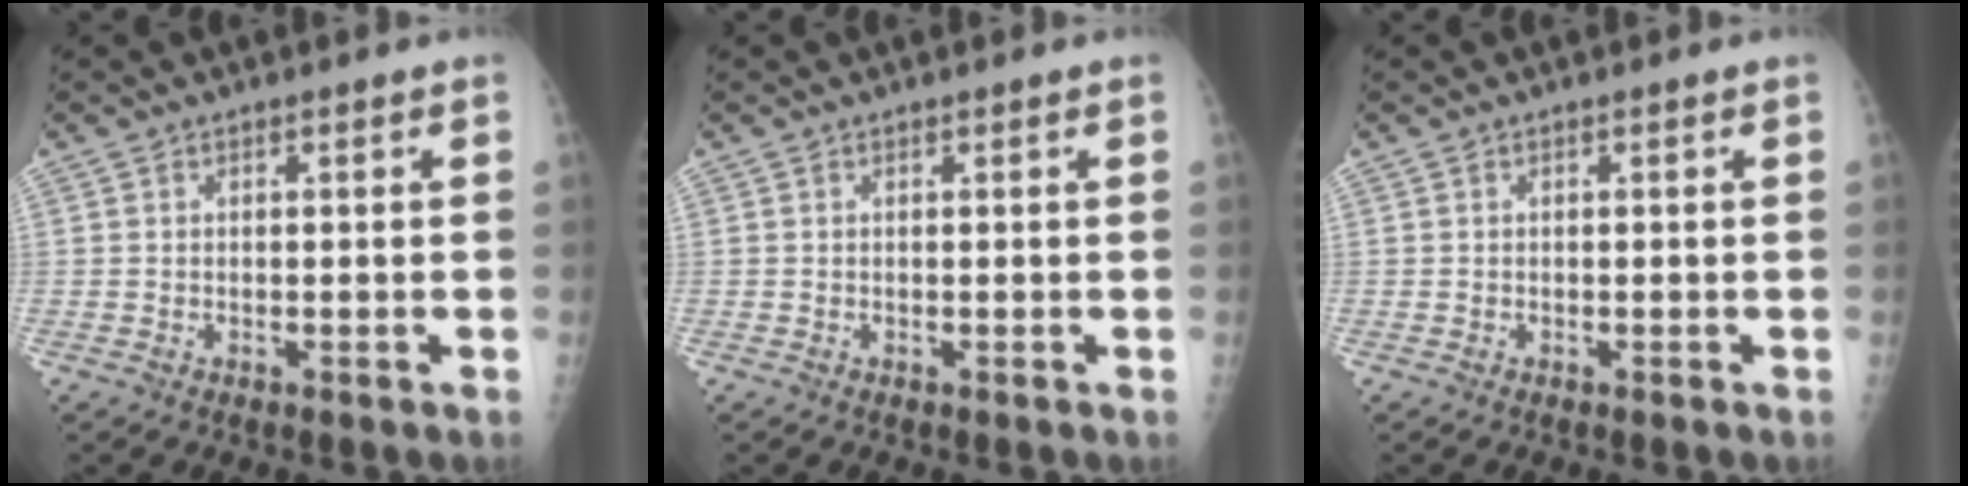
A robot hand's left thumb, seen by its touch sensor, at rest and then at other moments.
{"total": 0.0}
{"total": 0.0}